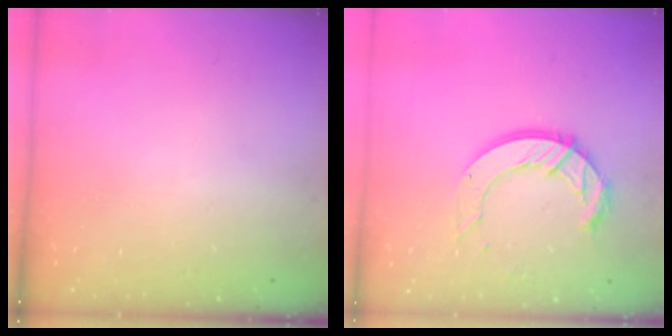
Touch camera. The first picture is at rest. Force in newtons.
{"total": 12.3, "press": 12.2, "slide": 1.2}